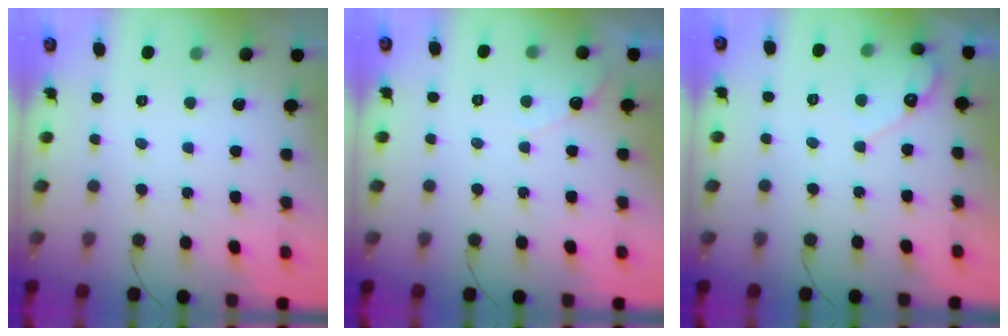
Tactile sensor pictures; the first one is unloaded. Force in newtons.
{"total": 3.6, "press": 3.6, "slide": 0.2}
{"total": 4.3, "press": 4.3, "slide": 0.3}